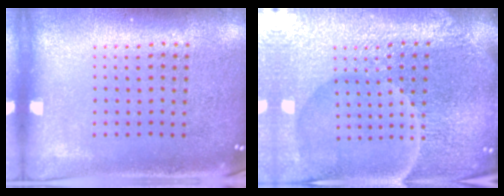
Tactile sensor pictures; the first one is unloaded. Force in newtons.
{"total": 6.7, "press": 6.0, "slide": 3.1}